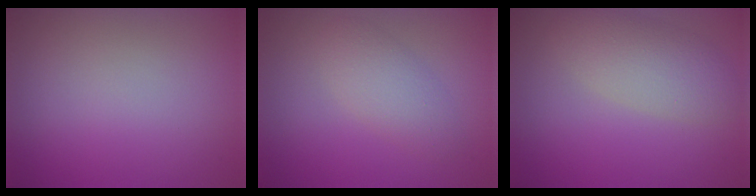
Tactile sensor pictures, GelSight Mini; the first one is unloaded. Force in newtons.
{"total": 2.7, "press": 2.7, "slide": 0.0}
{"total": 3.6, "press": 3.6, "slide": 0.1}